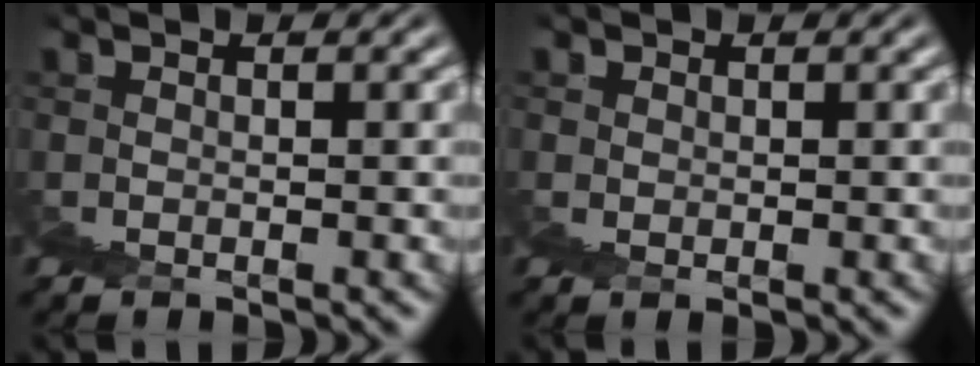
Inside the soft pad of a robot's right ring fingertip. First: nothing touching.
{"total": 1.1, "force": [0.8, -0.1, -0.7], "torque": [0.026, 0.004, 0.012]}